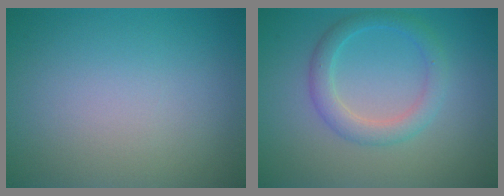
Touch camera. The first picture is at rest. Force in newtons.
{"total": 2.8, "press": 2.8, "slide": 0.0}